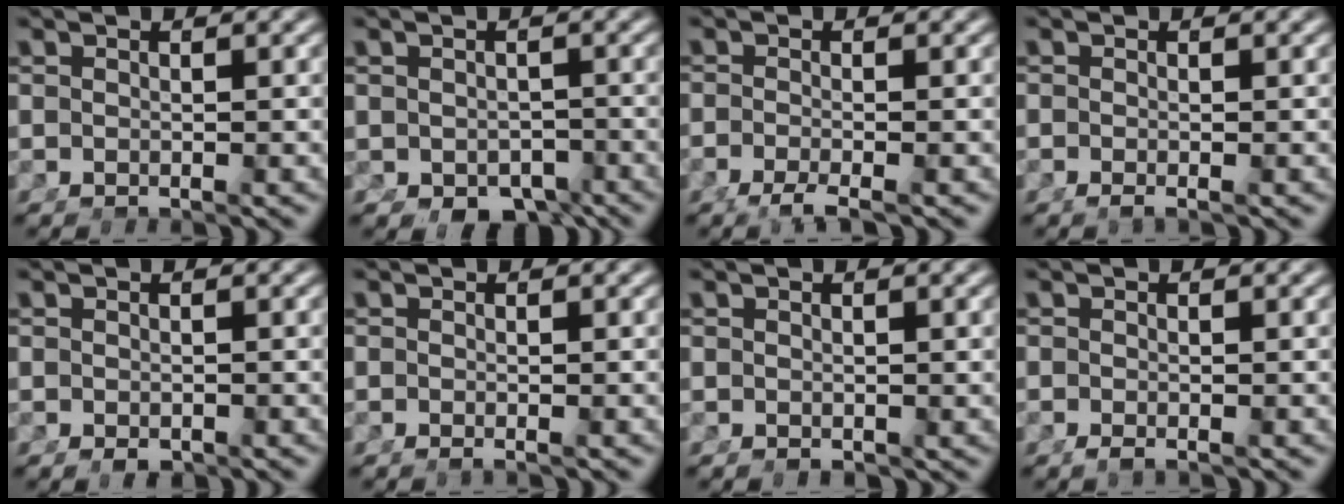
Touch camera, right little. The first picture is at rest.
{"total": 4.7, "force": [-3.4, 2.7, 1.8], "torque": [-0.019, -0.031, -0.036]}
{"total": 2.2, "force": [-1.8, 0.0, 1.3], "torque": [-0.021, -0.007, -0.029]}
{"total": 0.9, "force": [-0.7, 0.1, 0.5], "torque": [-0.006, -0.004, -0.010]}
{"total": 1.1, "force": [-0.8, 0.6, 0.6], "torque": [-0.016, -0.013, -0.006]}
{"total": 0.6, "force": [-0.4, 0.1, 0.3], "torque": [-0.003, -0.002, -0.006]}
{"total": 0.9, "force": [-0.2, 0.9, 0.3], "torque": [-0.008, -0.011, 0.002]}
{"total": 0.9, "force": [-0.7, 0.1, 0.5], "torque": [-0.006, -0.005, -0.010]}